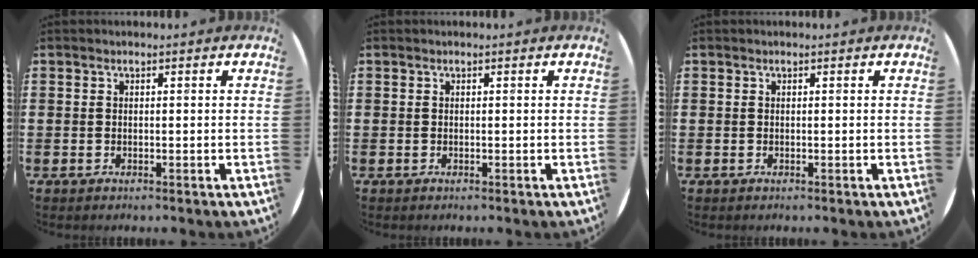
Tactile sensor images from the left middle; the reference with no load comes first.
{"total": 0.0}
{"total": 0.0}